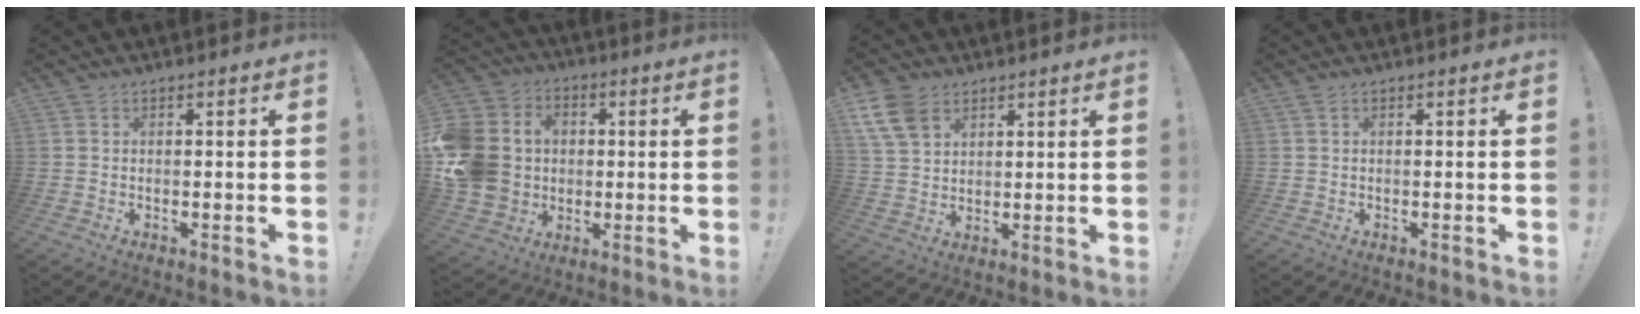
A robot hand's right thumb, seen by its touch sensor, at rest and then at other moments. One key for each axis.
{"total": 14.5, "fx": -0.4, "fy": 12.8, "fz": 6.9, "tx": -0.122, "ty": 0.016, "tz": 0.002}
{"total": 11.2, "fx": 6.2, "fy": 7.7, "fz": 5.3, "tx": -0.101, "ty": -0.022, "tz": 0.126}
{"total": 0.6, "fx": 0.2, "fy": 0.1, "fz": 0.5, "tx": -0.014, "ty": 0.001, "tz": 0.004}